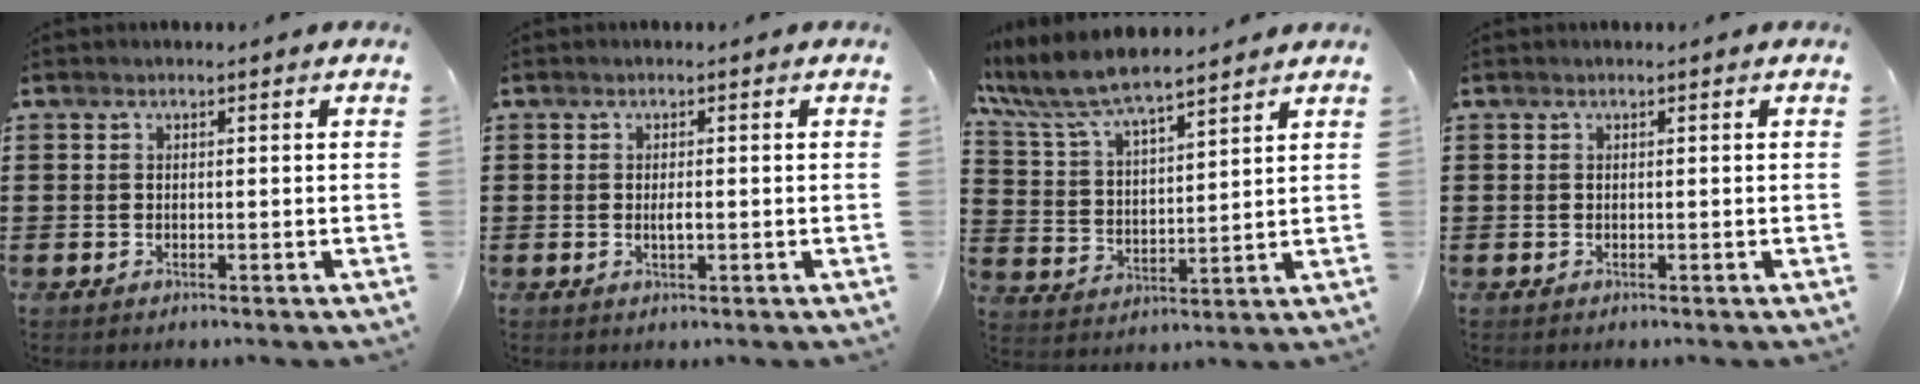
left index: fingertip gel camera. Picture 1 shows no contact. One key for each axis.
{"total": 0.8, "fx": 0.1, "fy": 0.4, "fz": 0.7, "tx": -0.013, "ty": 0.003, "tz": 0.001}
{"total": 7.8, "fx": 7.0, "fy": 1.3, "fz": 3.1, "tx": -0.092, "ty": -0.030, "tz": 0.122}
{"total": 0.0}